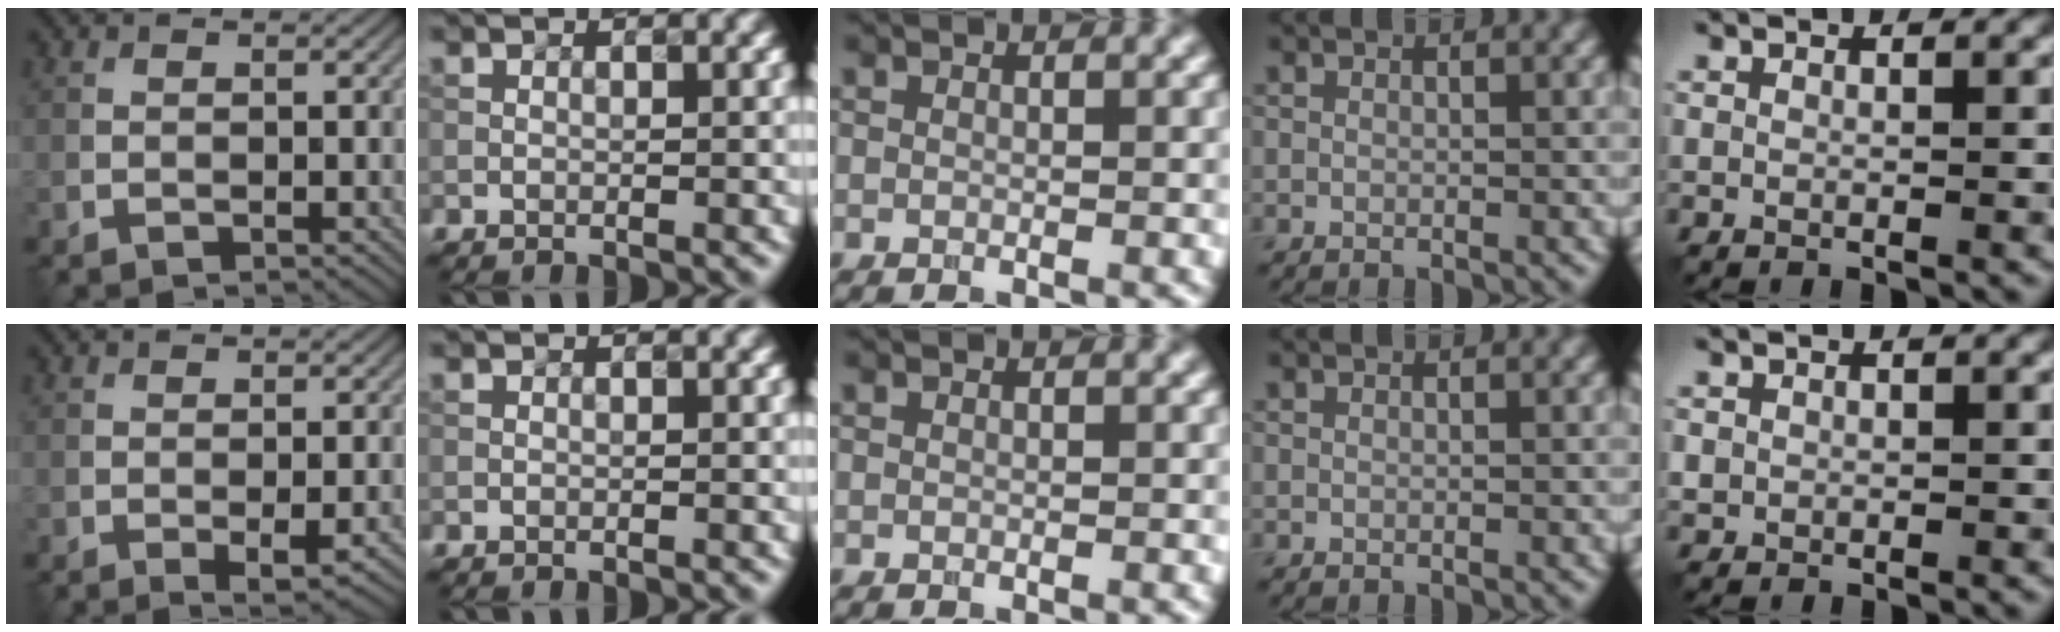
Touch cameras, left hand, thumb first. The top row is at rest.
{"thumb": {"total": 3.5, "force": [-1.4, 1.1, 3.0], "torque": [-0.046, -0.003, -0.018]}, "little": {"total": 0.8, "force": [0.1, 0.8, 0.1], "torque": [0.005, -0.003, 0.001]}}